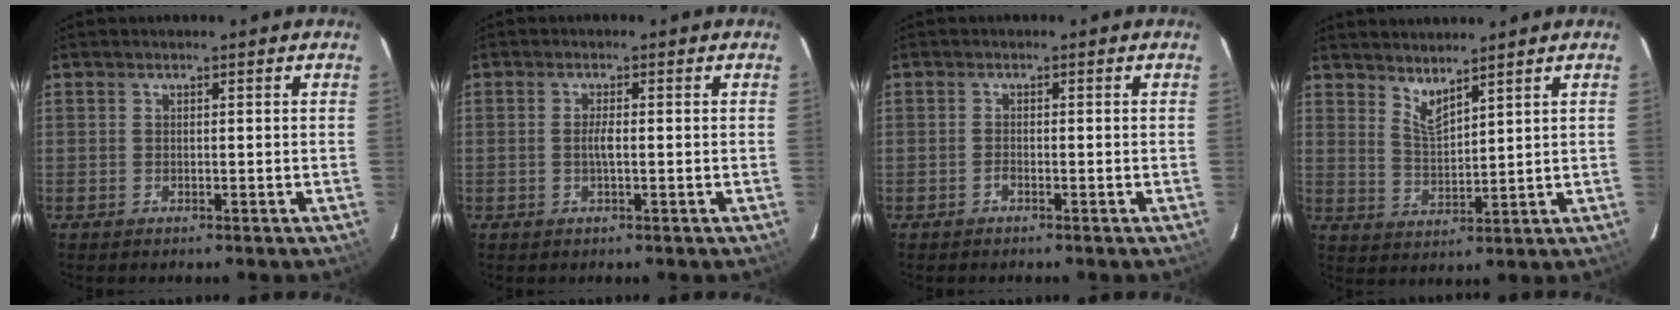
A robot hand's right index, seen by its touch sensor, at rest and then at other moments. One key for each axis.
{"total": 1.8, "fx": -0.2, "fy": 0.2, "fz": 1.8, "tx": -0.035, "ty": -0.001, "tz": -0.006}
{"total": 0.7, "fx": -0.6, "fy": 0.2, "fz": 0.3, "tx": -0.004, "ty": 0.002, "tz": -0.012}
{"total": 4.5, "fx": 3.9, "fy": 0.7, "fz": 2.2, "tx": -0.040, "ty": -0.010, "tz": 0.071}